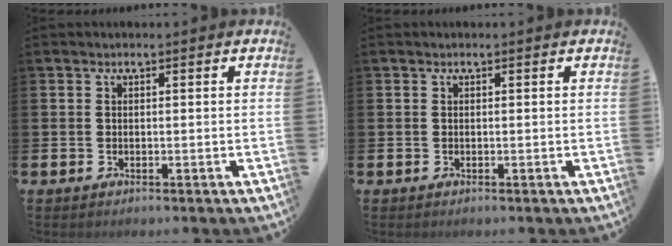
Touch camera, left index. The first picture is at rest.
{"total": 0.0}